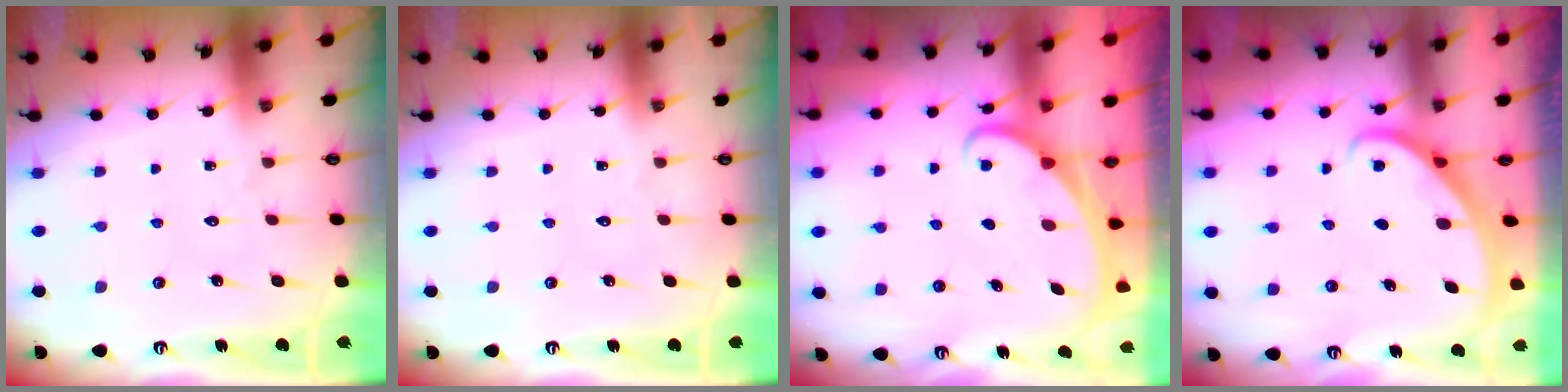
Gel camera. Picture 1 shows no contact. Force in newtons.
{"total": 0.0}
{"total": 1.6, "press": 1.6, "slide": 0.1}
{"total": 2.4, "press": 2.4, "slide": 0.2}